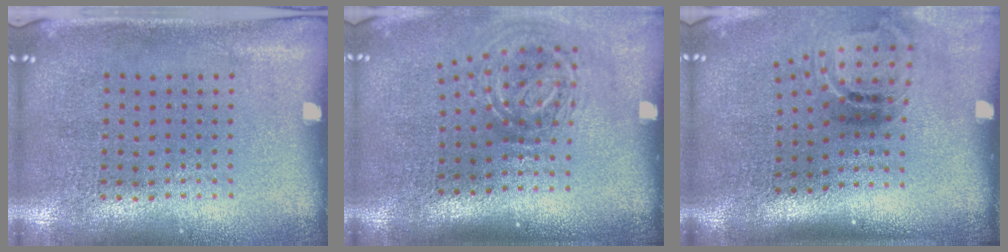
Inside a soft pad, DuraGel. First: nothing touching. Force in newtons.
{"total": 2.0, "press": 1.2, "slide": 1.6}
{"total": 1.9, "press": 1.1, "slide": 1.5}